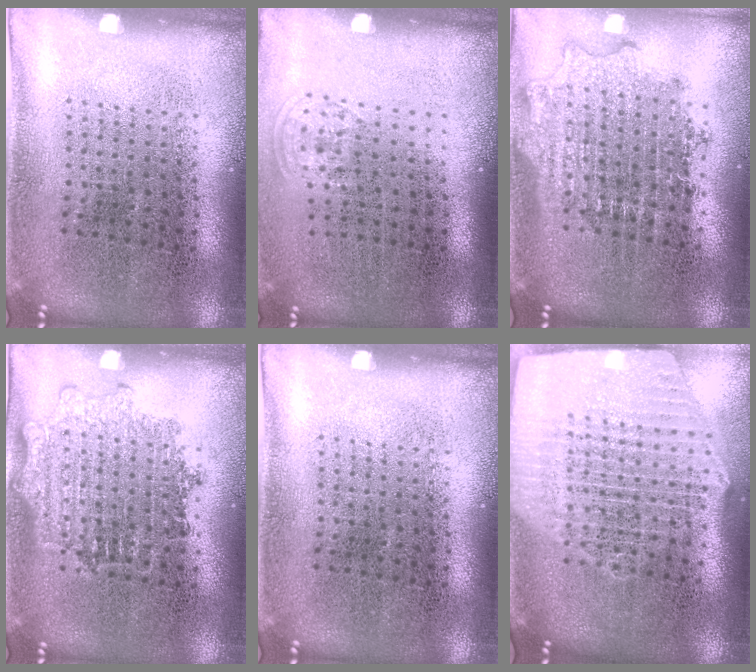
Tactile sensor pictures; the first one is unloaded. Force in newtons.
{"total": 0.7, "press": 0.6, "slide": 0.4}
{"total": 1.8, "press": 1.5, "slide": 1.0}
{"total": 1.2, "press": 1.2, "slide": 0.2}
{"total": 0.0}
{"total": 2.8, "press": 2.3, "slide": 1.5}